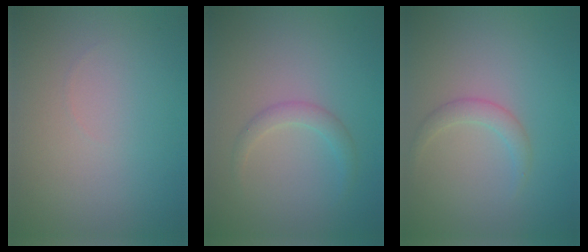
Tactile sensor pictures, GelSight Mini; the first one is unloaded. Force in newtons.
{"total": 1.5, "press": 1.5, "slide": 0.1}
{"total": 1.6, "press": 1.6, "slide": 0.0}